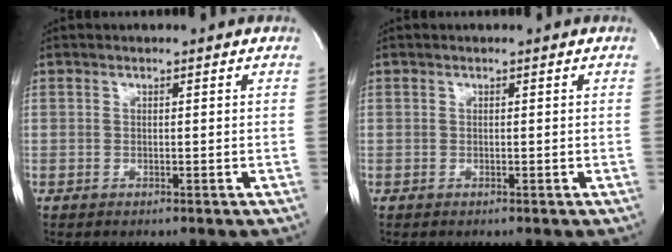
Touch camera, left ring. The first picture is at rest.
{"total": 0.0}